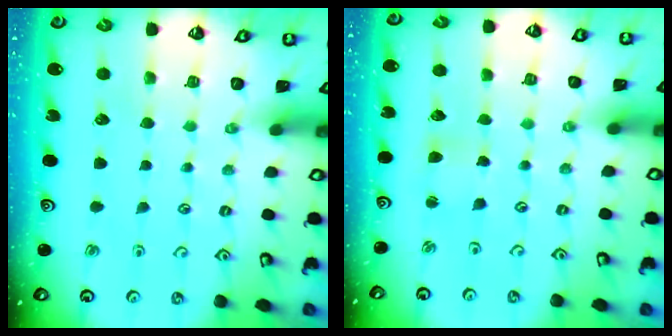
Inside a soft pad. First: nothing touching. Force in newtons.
{"total": 3.6, "press": 3.5, "slide": 0.5}